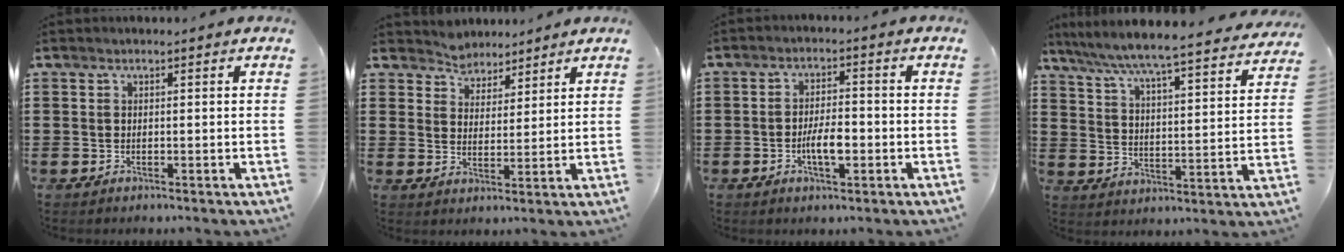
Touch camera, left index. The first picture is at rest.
{"total": 3.9, "force": [3.5, 1.5, -0.7], "torque": [-0.008, -0.012, 0.064]}
{"total": 4.9, "force": [-1.3, 1.8, 4.3], "torque": [-0.082, 0.006, -0.026]}
{"total": 5.7, "force": [5.4, -0.7, 1.7], "torque": [-0.060, -0.048, 0.085]}